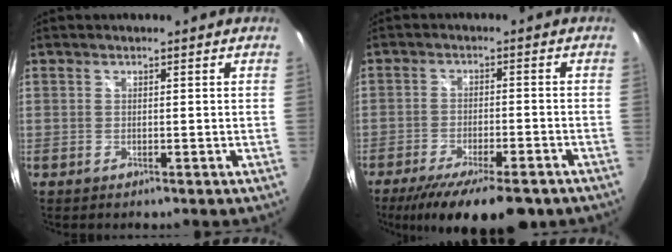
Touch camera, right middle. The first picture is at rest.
{"total": 15.0, "force": [-11.0, 3.9, 9.3], "torque": [-0.179, -0.042, -0.168]}